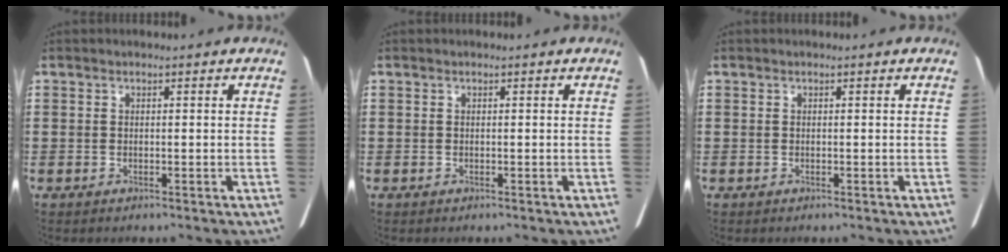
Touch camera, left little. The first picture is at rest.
{"total": 0.0}
{"total": 0.0}